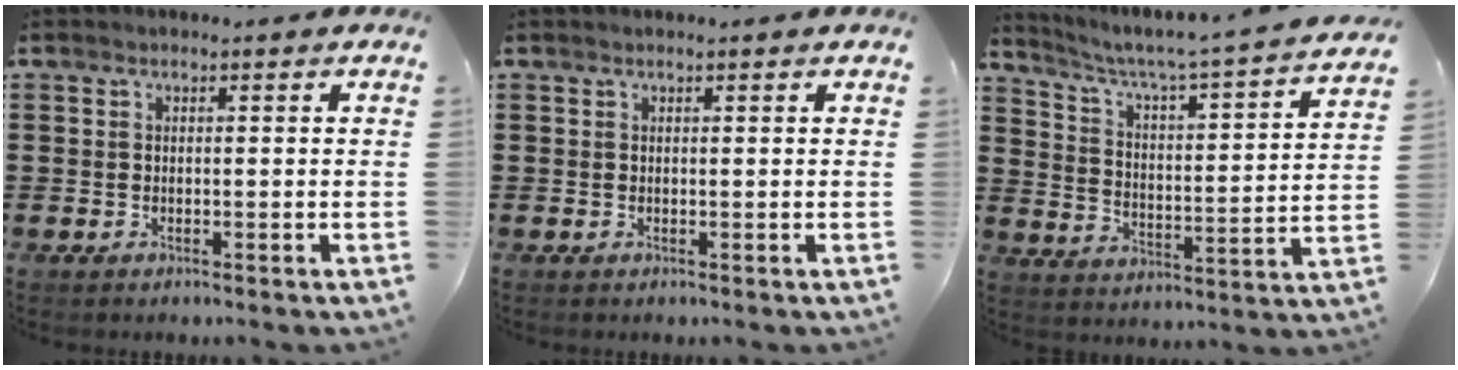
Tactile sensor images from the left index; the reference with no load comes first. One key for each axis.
{"total": 0.0}
{"total": 3.6, "fx": 3.1, "fy": -0.7, "fz": 1.7, "tx": -0.052, "ty": -0.041, "tz": 0.037}